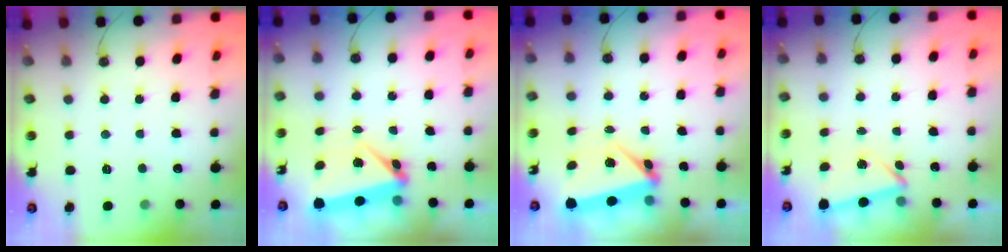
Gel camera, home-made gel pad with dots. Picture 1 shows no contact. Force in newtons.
{"total": 5.7, "press": 5.4, "slide": 2.0}
{"total": 5.5, "press": 5.5, "slide": 0.4}
{"total": 3.0, "press": 2.5, "slide": 1.8}